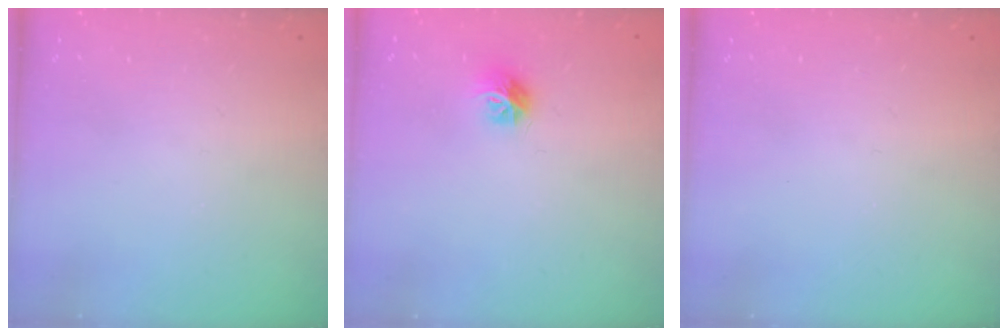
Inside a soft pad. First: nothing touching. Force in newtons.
{"total": 7.7, "press": 7.7, "slide": 0.2}
{"total": 0.0}